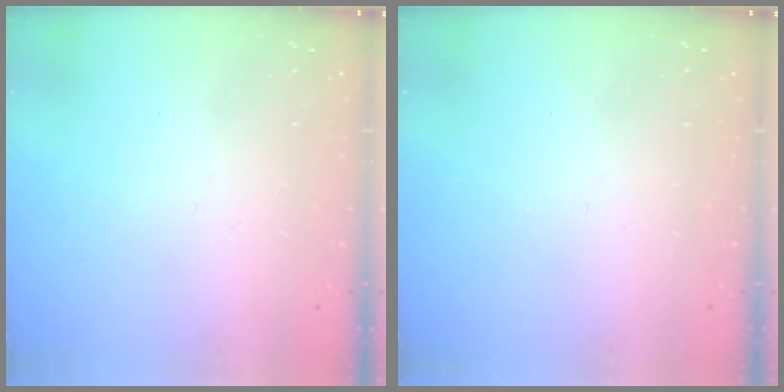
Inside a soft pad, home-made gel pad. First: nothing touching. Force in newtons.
{"total": 0.0}